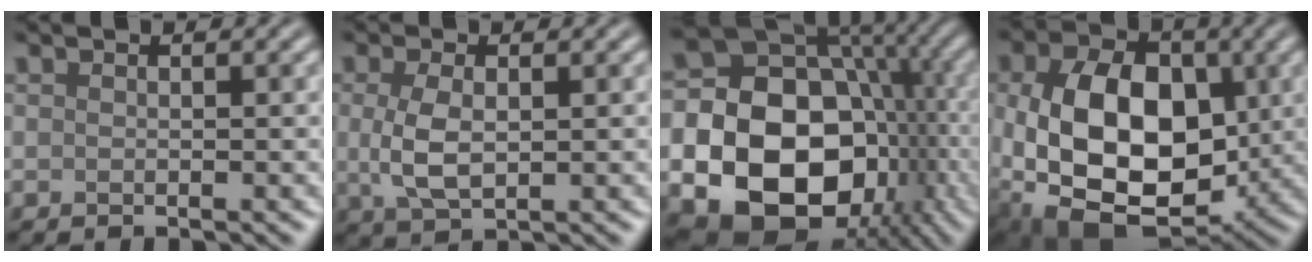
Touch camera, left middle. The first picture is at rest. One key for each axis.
{"total": 3.7, "fx": 0.2, "fy": 1.9, "fz": 3.1, "tx": -0.074, "ty": 0.000, "tz": 0.005}
{"total": 22.6, "fx": -5.5, "fy": 18.8, "fz": 11.3, "tx": -0.196, "ty": -0.032, "tz": -0.109}
{"total": 13.7, "fx": -0.5, "fy": 9.2, "fz": 10.1, "tx": -0.197, "ty": -0.018, "tz": -0.004}